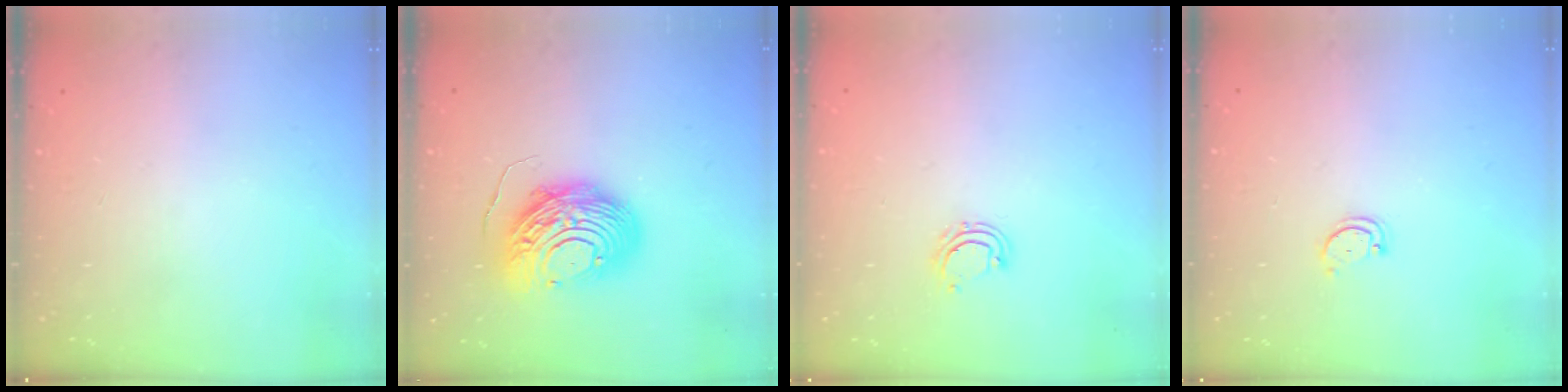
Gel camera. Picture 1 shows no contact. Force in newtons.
{"total": 13.7, "press": 13.6, "slide": 1.4}
{"total": 4.7, "press": 4.6, "slide": 0.3}
{"total": 2.8, "press": 2.8, "slide": 0.3}